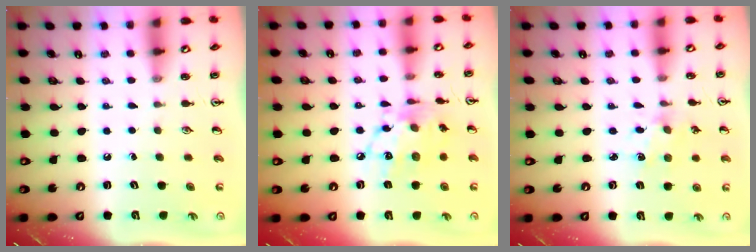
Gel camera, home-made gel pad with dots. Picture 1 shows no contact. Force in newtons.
{"total": 14.0, "press": 14.0, "slide": 1.2}
{"total": 2.3, "press": 2.3, "slide": 0.3}